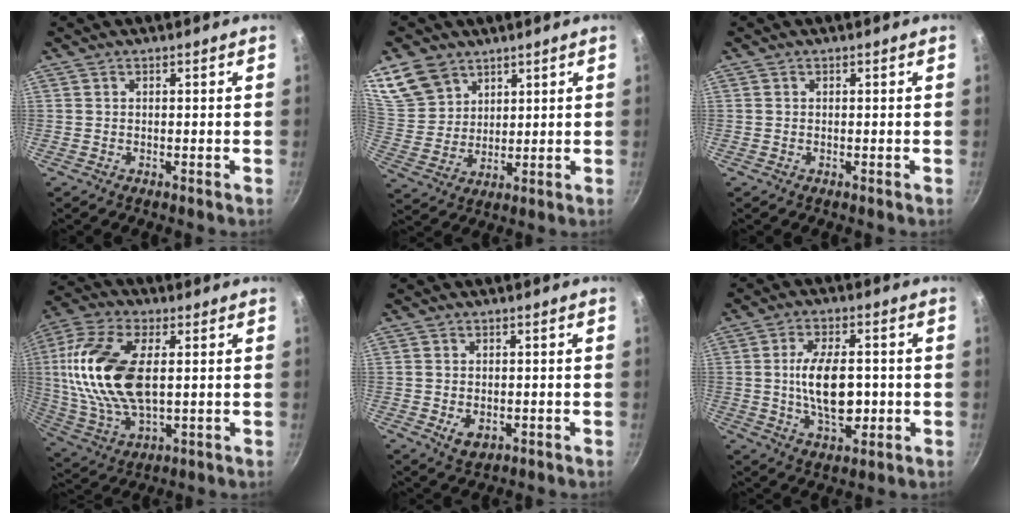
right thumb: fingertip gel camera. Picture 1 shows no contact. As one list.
[{"total": 10.5, "force": [6.6, 7.3, 3.7], "torque": [-0.045, -0.025, 0.139]}, {"total": 0.0}, {"total": 20.6, "force": [2.9, 10.7, 17.4], "torque": [-0.349, 0.001, 0.052]}, {"total": 3.9, "force": [-0.9, 2.7, 2.6], "torque": [-0.039, -0.005, -0.008]}, {"total": 12.2, "force": [-0.6, 6.3, 10.4], "torque": [-0.161, 0.005, -0.009]}]